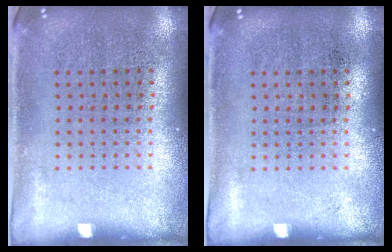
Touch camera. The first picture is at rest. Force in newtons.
{"total": 0.0}